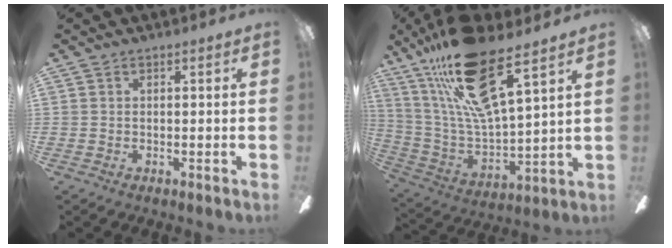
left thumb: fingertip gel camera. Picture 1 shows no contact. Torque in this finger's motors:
{"motor_torque": [0.45, 0.47, 1.64, -1.13, 0.32]}